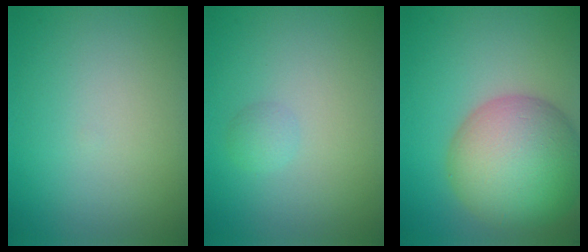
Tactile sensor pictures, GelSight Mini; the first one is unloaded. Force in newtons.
{"total": 0.9, "press": 0.8, "slide": 0.1}
{"total": 10.7, "press": 10.7, "slide": 0.3}